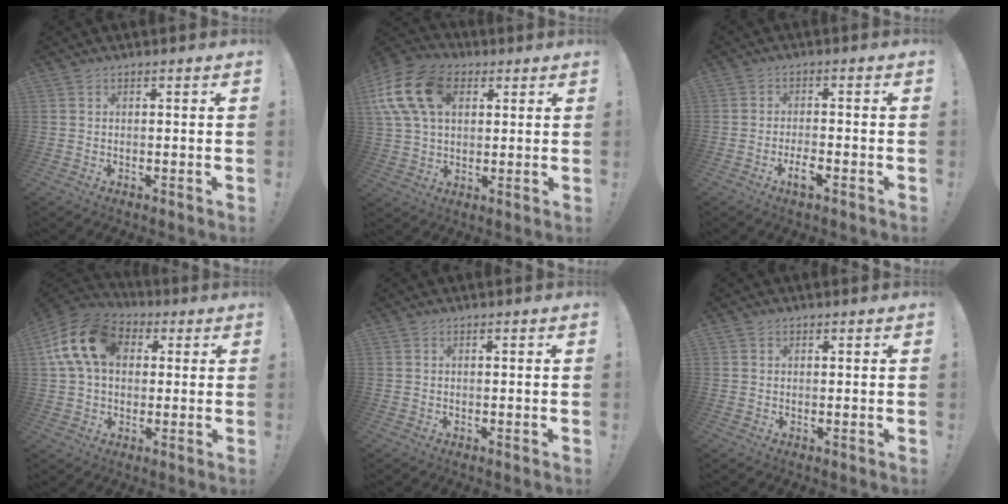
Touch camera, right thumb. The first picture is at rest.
{"total": 17.4, "force": [5.7, 12.1, 11.1], "torque": [-0.222, -0.009, 0.109]}
{"total": 4.8, "force": [-2.9, 1.0, 3.7], "torque": [-0.076, 0.006, -0.050]}
{"total": 17.0, "force": [4.4, 12.1, 11.1], "torque": [-0.193, 0.012, 0.086]}
{"total": 0.0}
{"total": 0.6, "force": [0.3, 0.5, 0.1], "torque": [0.000, 0.001, 0.006]}